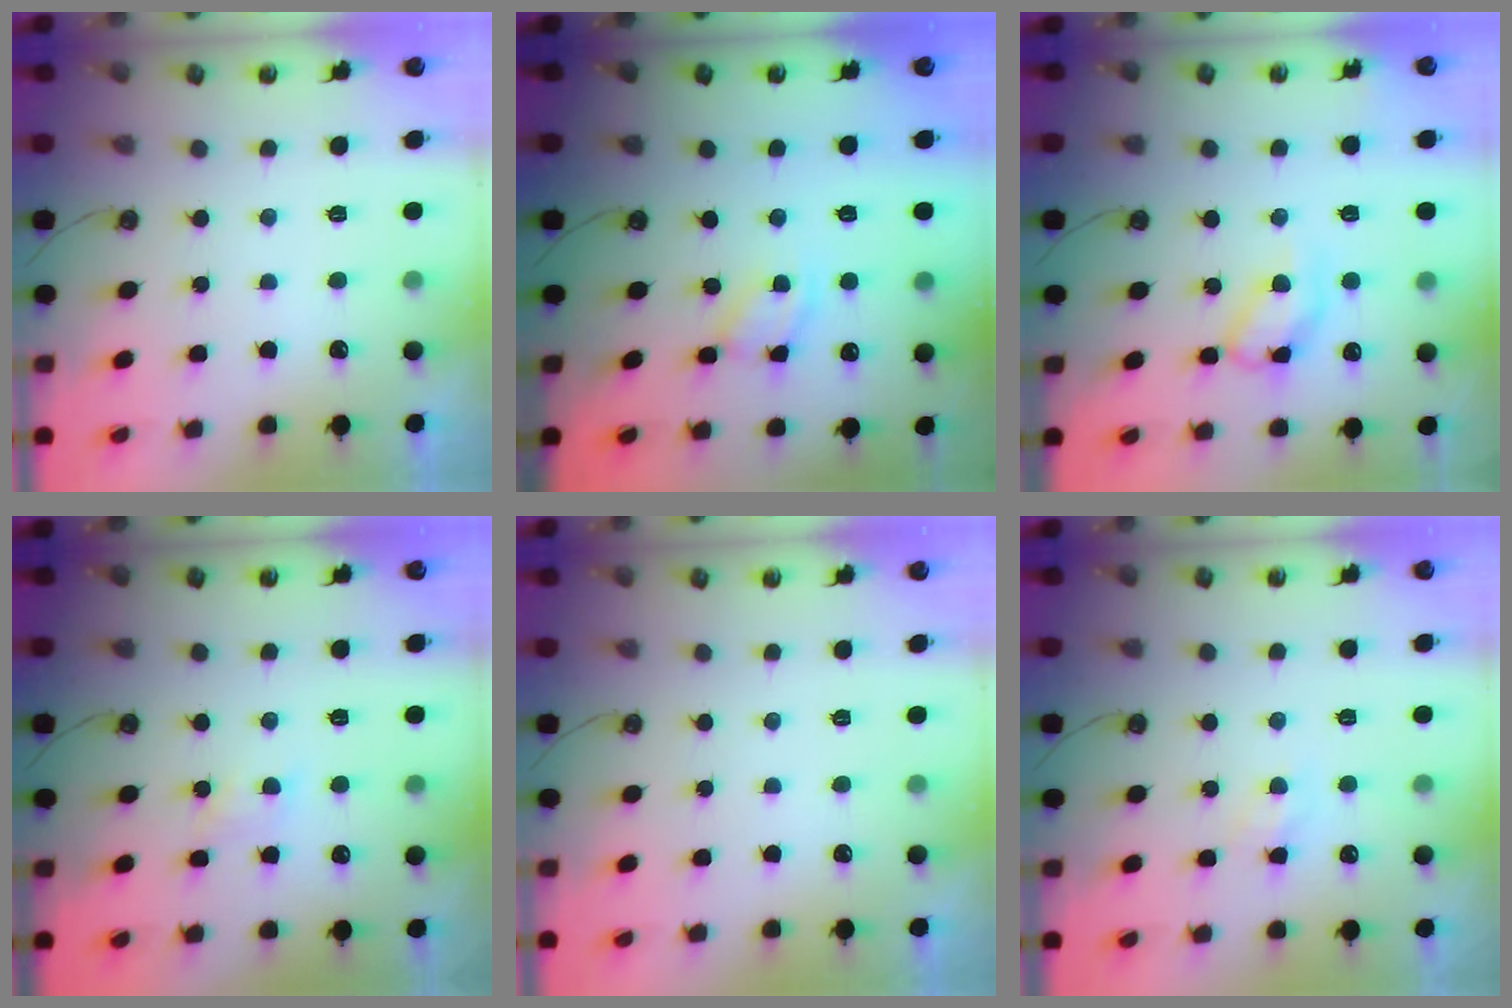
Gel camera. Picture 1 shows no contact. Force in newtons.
{"total": 4.1, "press": 4.1, "slide": 0.3}
{"total": 11.9, "press": 11.9, "slide": 0.8}
{"total": 4.4, "press": 4.3, "slide": 0.6}
{"total": 0.0}
{"total": 5.5, "press": 5.5, "slide": 0.5}